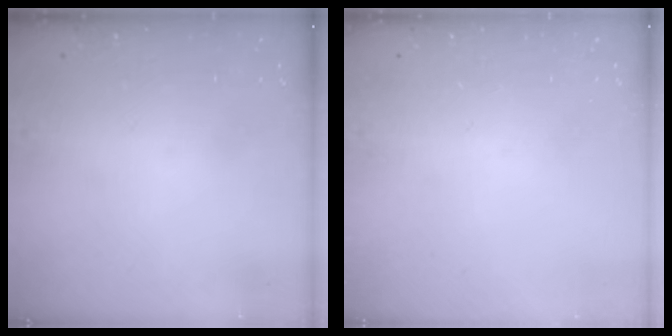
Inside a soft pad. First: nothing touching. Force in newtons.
{"total": 0.0}